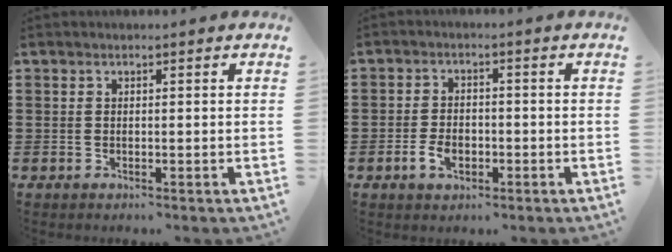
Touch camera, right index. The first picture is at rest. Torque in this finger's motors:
{"motor_torque": [1.02, 1.12, -0.01, 0.00]}